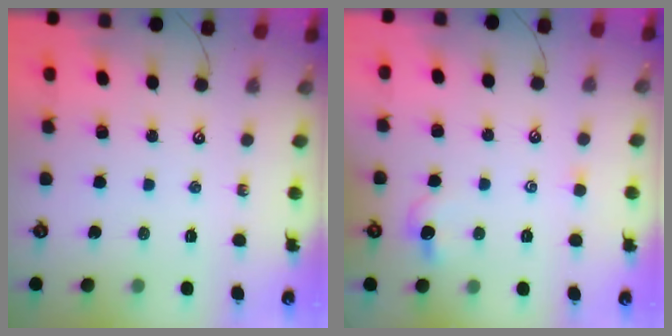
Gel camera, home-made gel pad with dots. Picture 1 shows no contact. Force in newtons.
{"total": 1.5, "press": 1.4, "slide": 0.6}